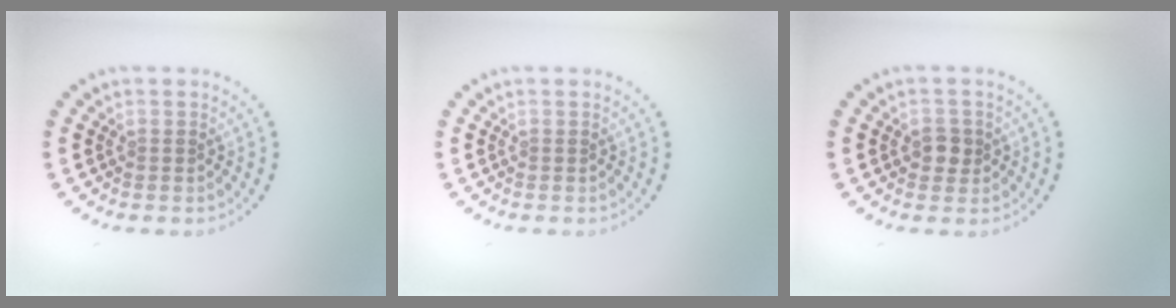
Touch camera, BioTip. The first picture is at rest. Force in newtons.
{"total": 0.0}
{"total": 1.7, "press": 1.7, "slide": 0.5}